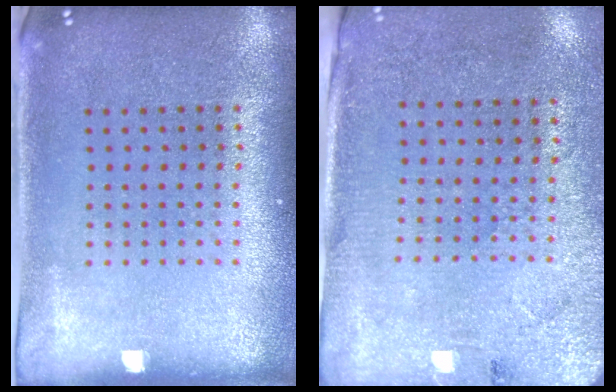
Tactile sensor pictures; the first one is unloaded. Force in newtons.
{"total": 2.7, "press": 2.4, "slide": 1.3}